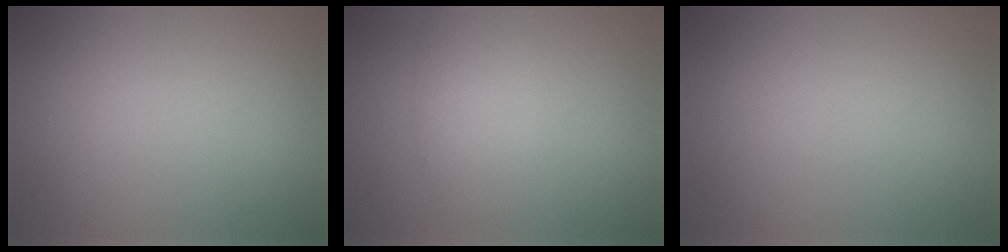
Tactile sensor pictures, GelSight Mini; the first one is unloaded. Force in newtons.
{"total": 2.9, "press": 2.9, "slide": 0.2}
{"total": 0.0}